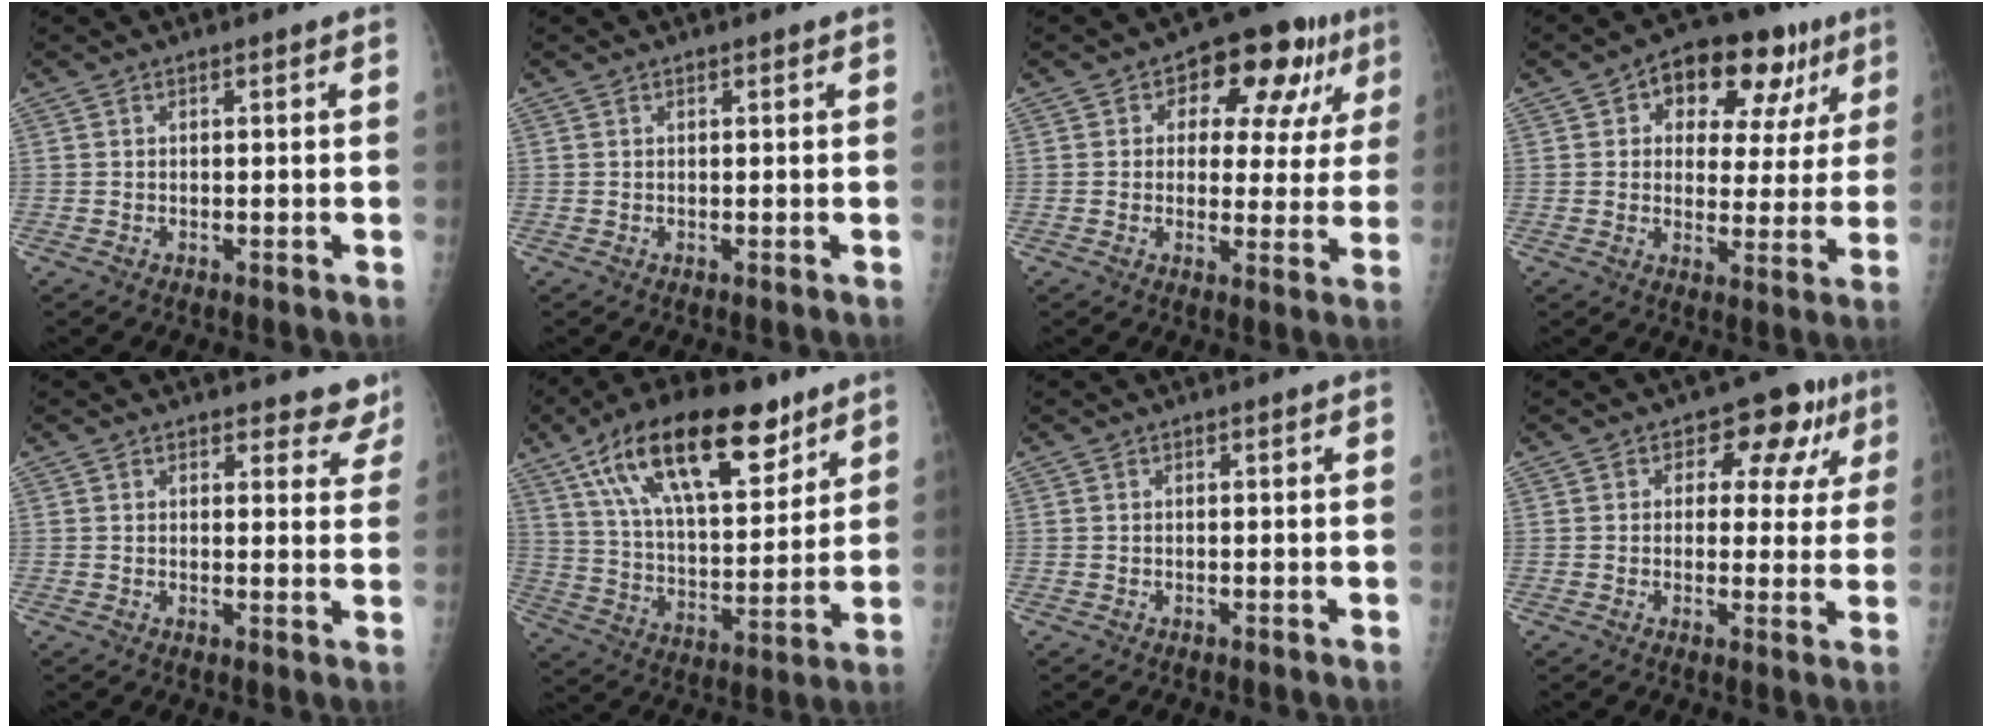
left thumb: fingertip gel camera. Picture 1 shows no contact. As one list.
[{"total": 0.0}, {"total": 13.4, "force": [5.4, 7.8, 9.4], "torque": [-0.068, 0.007, 0.069]}, {"total": 16.3, "force": [7.2, 9.7, 10.9], "torque": [-0.091, 0.004, 0.097]}, {"total": 5.9, "force": [5.3, 2.4, 0.7], "torque": [0.034, -0.029, 0.045]}, {"total": 23.5, "force": [13.4, 10.2, 16.4], "torque": [-0.246, -0.032, 0.233]}, {"total": 0.0}, {"total": 9.3, "force": [3.8, 6.1, 6.0], "torque": [-0.018, -0.001, 0.038]}]